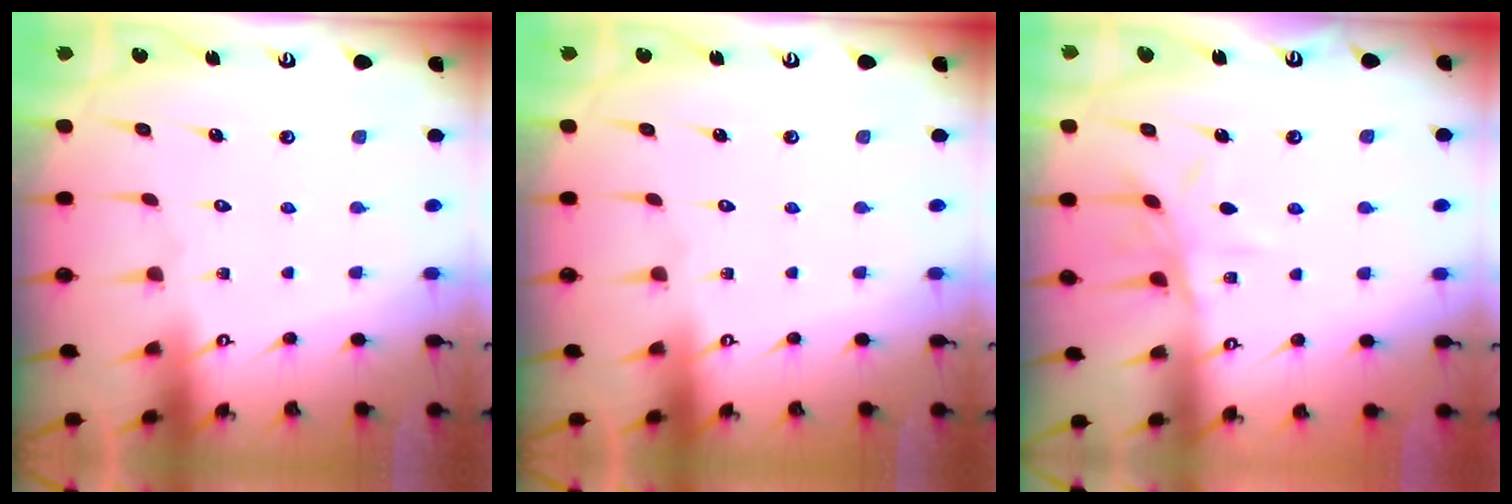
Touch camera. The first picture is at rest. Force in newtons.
{"total": 0.0}
{"total": 7.5, "press": 7.5, "slide": 0.4}